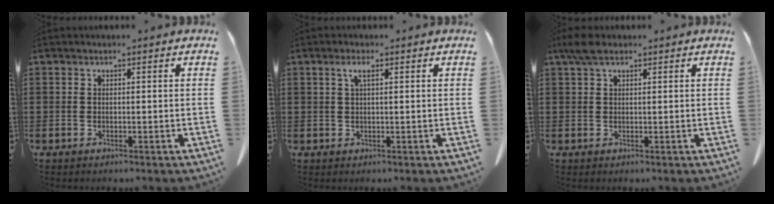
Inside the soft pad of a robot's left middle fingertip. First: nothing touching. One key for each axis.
{"total": 2.3, "fx": 1.0, "fy": 0.5, "fz": 2.0, "tx": -0.043, "ty": 0.004, "tz": 0.016}
{"total": 2.9, "fx": 1.6, "fy": 1.1, "fz": 2.1, "tx": -0.046, "ty": 0.003, "tz": 0.031}